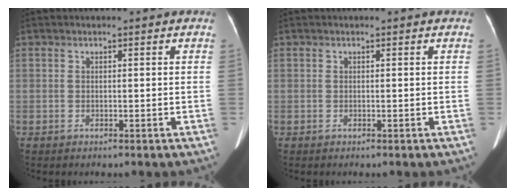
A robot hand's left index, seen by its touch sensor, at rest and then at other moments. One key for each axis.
{"total": 0.0}